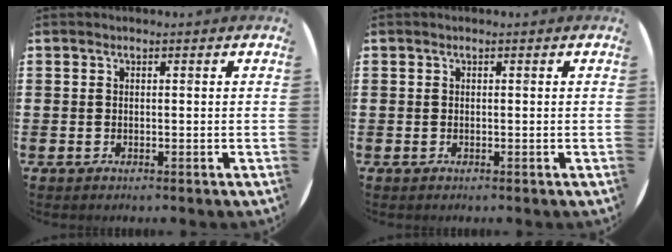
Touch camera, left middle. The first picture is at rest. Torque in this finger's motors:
{"motor_torque": [0.04, 0.03, 0.04, 0.01]}